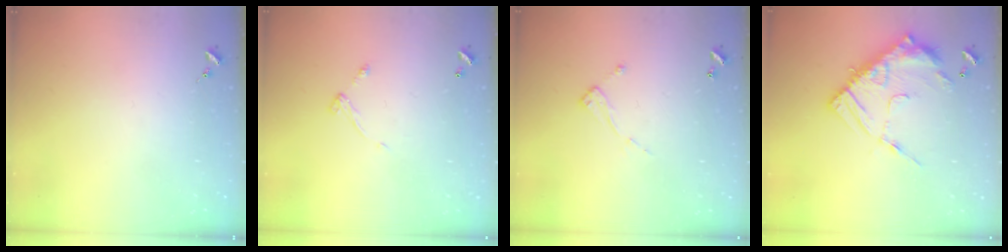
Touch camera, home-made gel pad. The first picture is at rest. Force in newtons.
{"total": 5.7, "press": 5.7, "slide": 0.5}
{"total": 6.9, "press": 6.9, "slide": 0.4}
{"total": 16.6, "press": 16.6, "slide": 1.5}